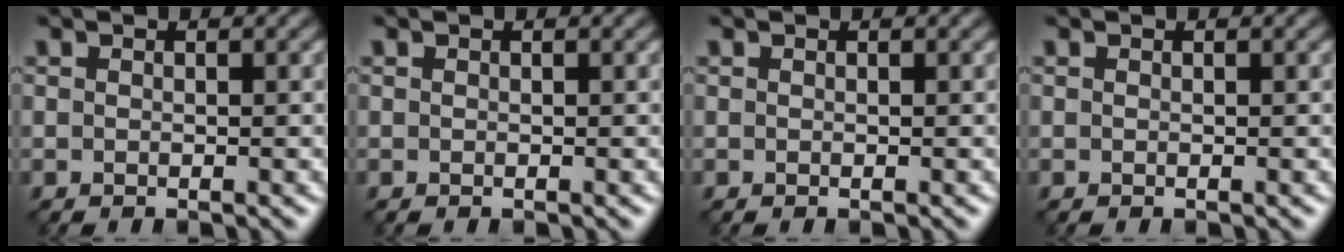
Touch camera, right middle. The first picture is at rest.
{"total": 0.0}
{"total": 0.0}
{"total": 0.0}